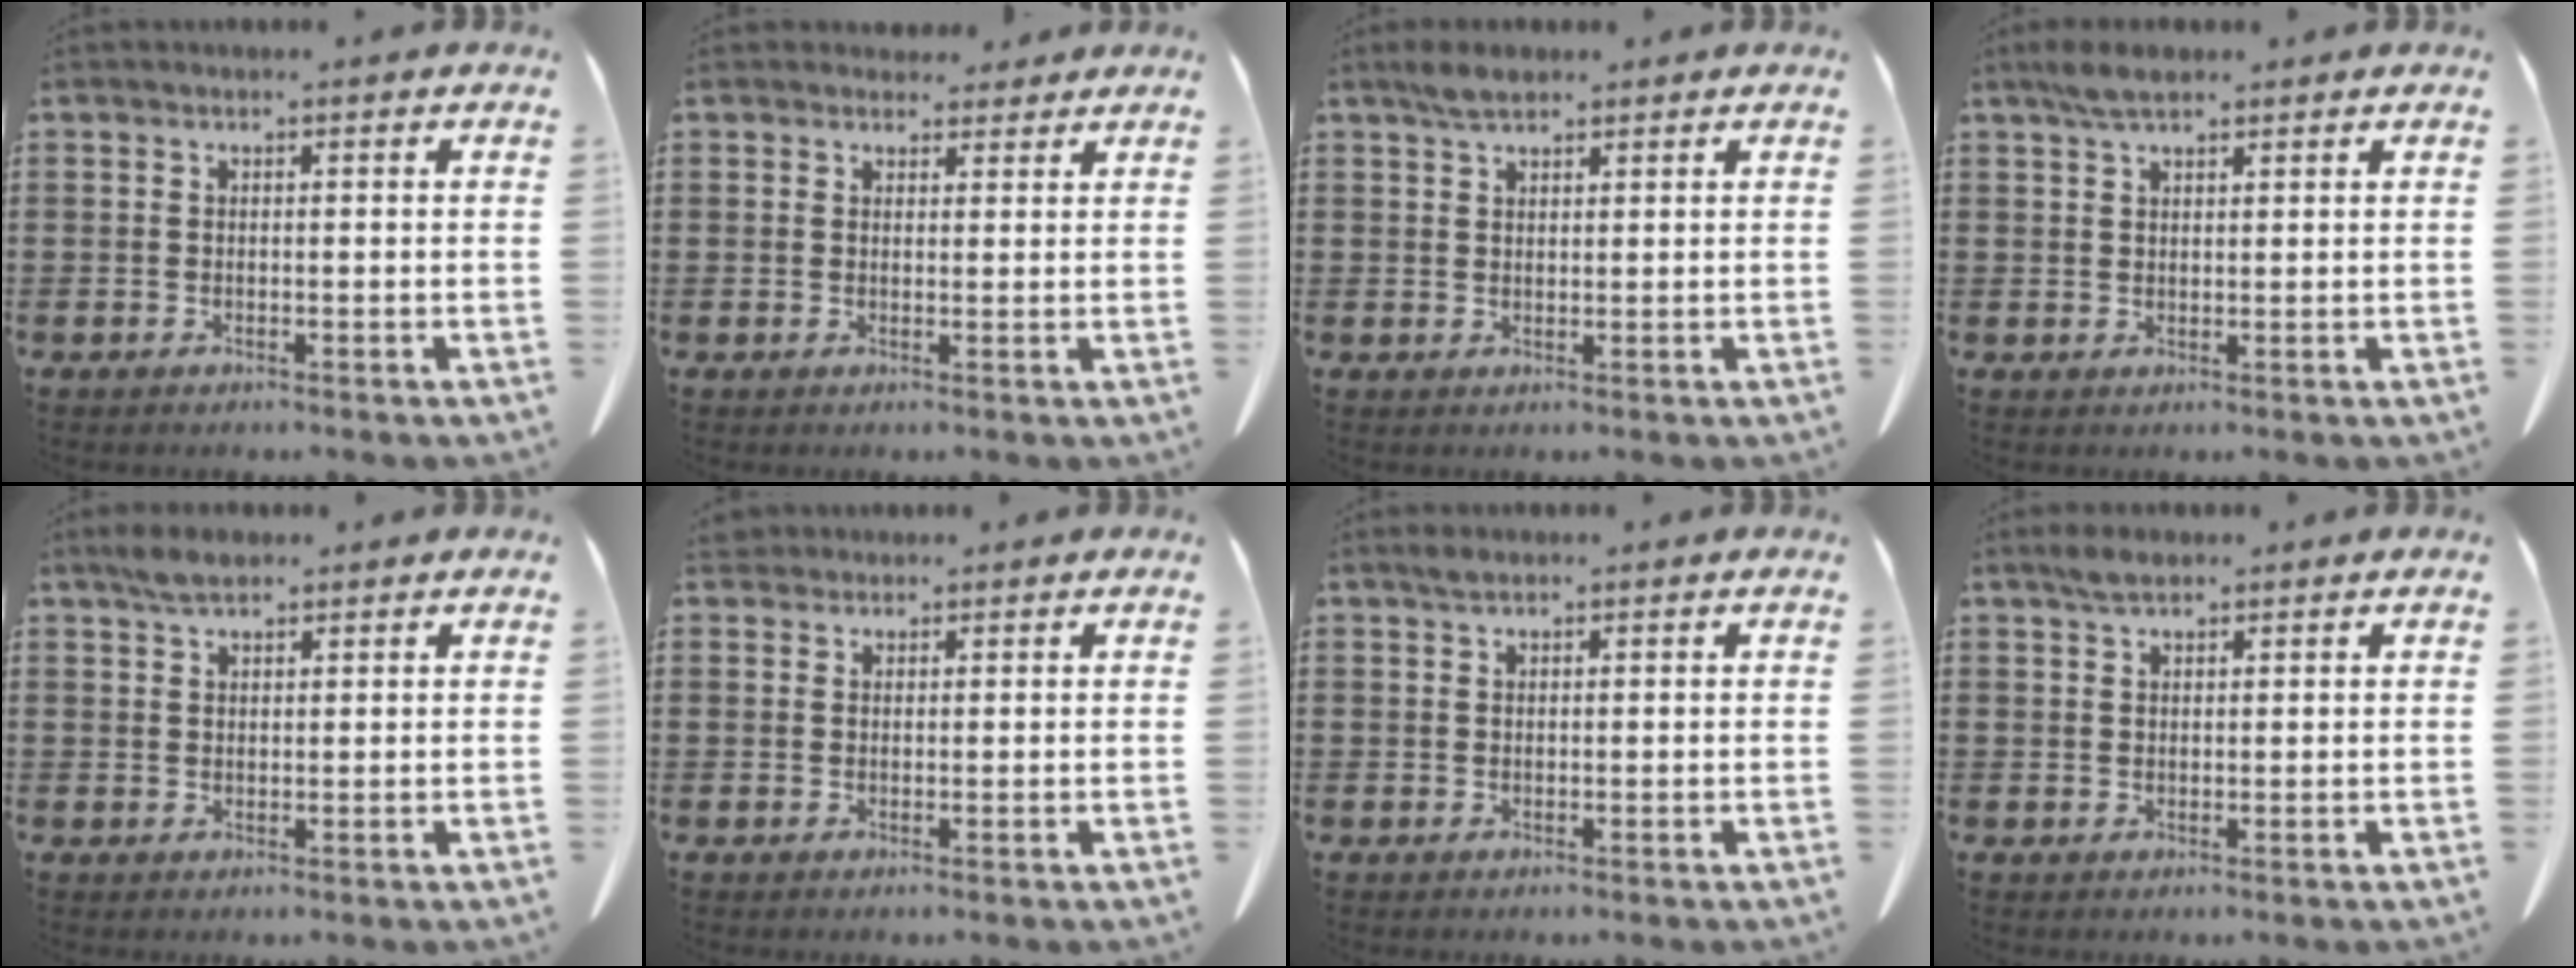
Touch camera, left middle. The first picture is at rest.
{"total": 2.8, "force": [2.5, 1.1, 0.4], "torque": [-0.007, -0.004, 0.047]}
{"total": 2.8, "force": [2.2, 1.0, 1.5], "torque": [-0.034, 0.003, 0.041]}
{"total": 3.5, "force": [2.4, 1.1, 2.3], "torque": [-0.051, 0.004, 0.044]}
{"total": 3.0, "force": [2.2, 1.1, 1.7], "torque": [-0.038, 0.003, 0.042]}
{"total": 1.8, "force": [1.6, 0.7, 0.5], "torque": [-0.016, 0.003, 0.032]}
{"total": 1.2, "force": [1.0, 0.4, 0.5], "torque": [-0.013, 0.001, 0.019]}
{"total": 2.3, "force": [1.7, 0.8, 1.2], "torque": [-0.028, 0.002, 0.033]}